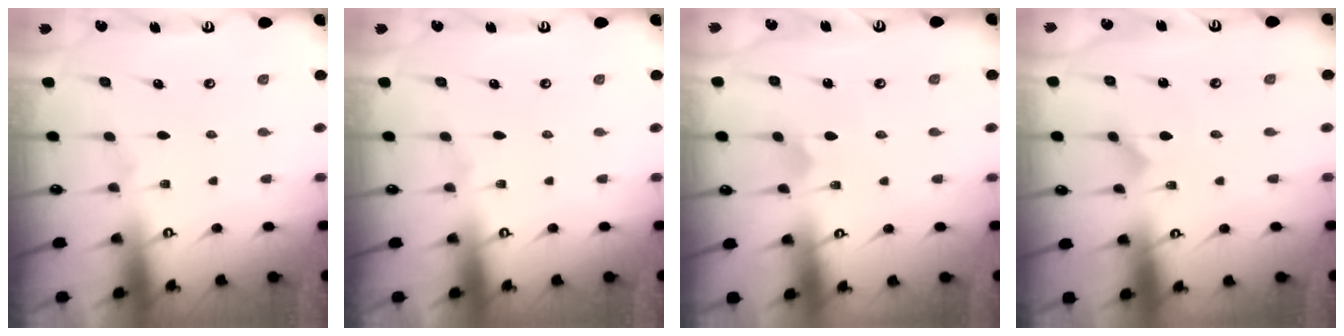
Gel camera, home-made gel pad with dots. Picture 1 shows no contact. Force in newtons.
{"total": 0.0}
{"total": 2.0, "press": 2.0, "slide": 0.1}
{"total": 0.0}